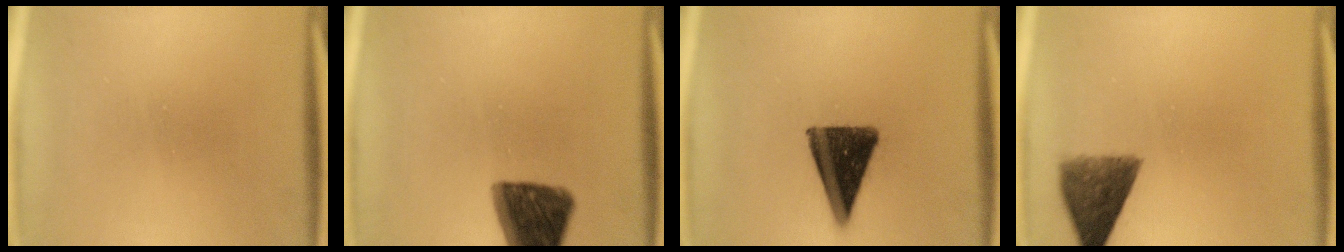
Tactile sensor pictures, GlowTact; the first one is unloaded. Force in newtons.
{"total": 12.8}
{"total": 12.7}
{"total": 7.5}